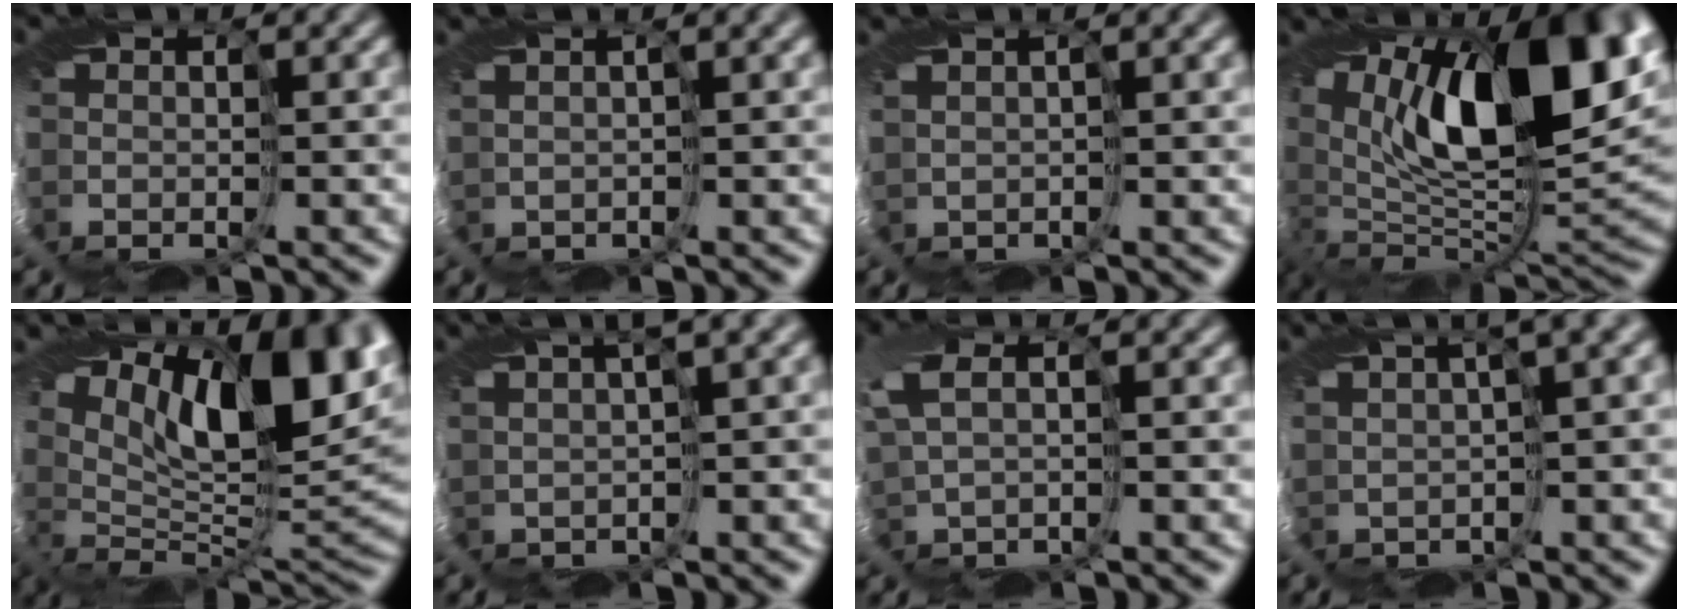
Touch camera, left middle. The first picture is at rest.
{"total": 2.5, "force": [0.8, -2.1, -1.1], "torque": [0.019, 0.009, 0.011]}
{"total": 2.6, "force": [1.0, -2.2, -1.0], "torque": [0.019, 0.006, 0.011]}
{"total": 12.8, "force": [3.8, 5.9, 10.8], "torque": [-0.168, 0.001, 0.058]}
{"total": 10.9, "force": [5.6, 3.1, 8.9], "torque": [-0.122, 0.005, 0.095]}
{"total": 3.4, "force": [2.2, -2.2, 1.3], "torque": [-0.007, 0.013, 0.037]}
{"total": 1.3, "force": [0.8, -0.9, 0.4], "torque": [-0.035, -0.001, 0.015]}
{"total": 4.3, "force": [2.8, -0.5, 3.2], "torque": [-0.030, 0.027, 0.034]}